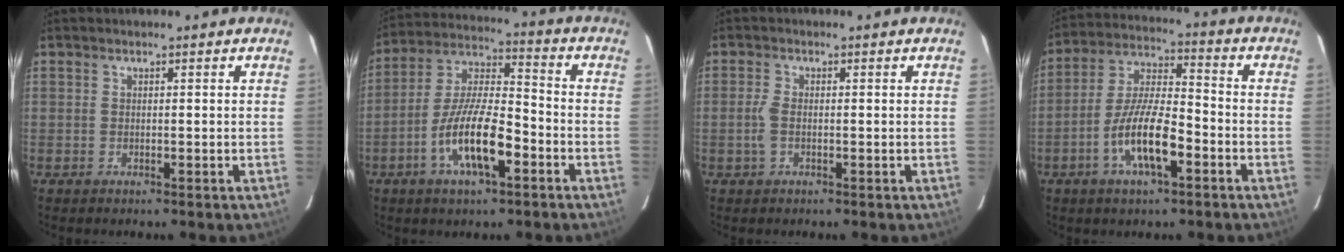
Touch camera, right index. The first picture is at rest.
{"total": 13.9, "force": [-6.0, 4.1, 11.8], "torque": [-0.239, -0.003, -0.111]}
{"total": 2.5, "force": [-0.6, 1.2, 2.1], "torque": [-0.050, 0.001, -0.012]}
{"total": 12.1, "force": [-5.2, 3.5, 10.4], "torque": [-0.213, -0.002, -0.098]}